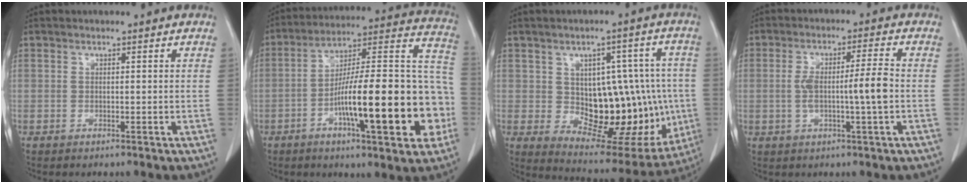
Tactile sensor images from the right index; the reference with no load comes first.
{"total": 24.3, "force": [-6.8, 4.5, 22.9], "torque": [-0.292, 0.025, -0.100]}
{"total": 19.1, "force": [-1.4, 9.8, 16.4], "torque": [-0.208, 0.018, 0.007]}
{"total": 7.0, "force": [-0.8, 0.1, 7.0], "torque": [-0.130, 0.009, -0.012]}